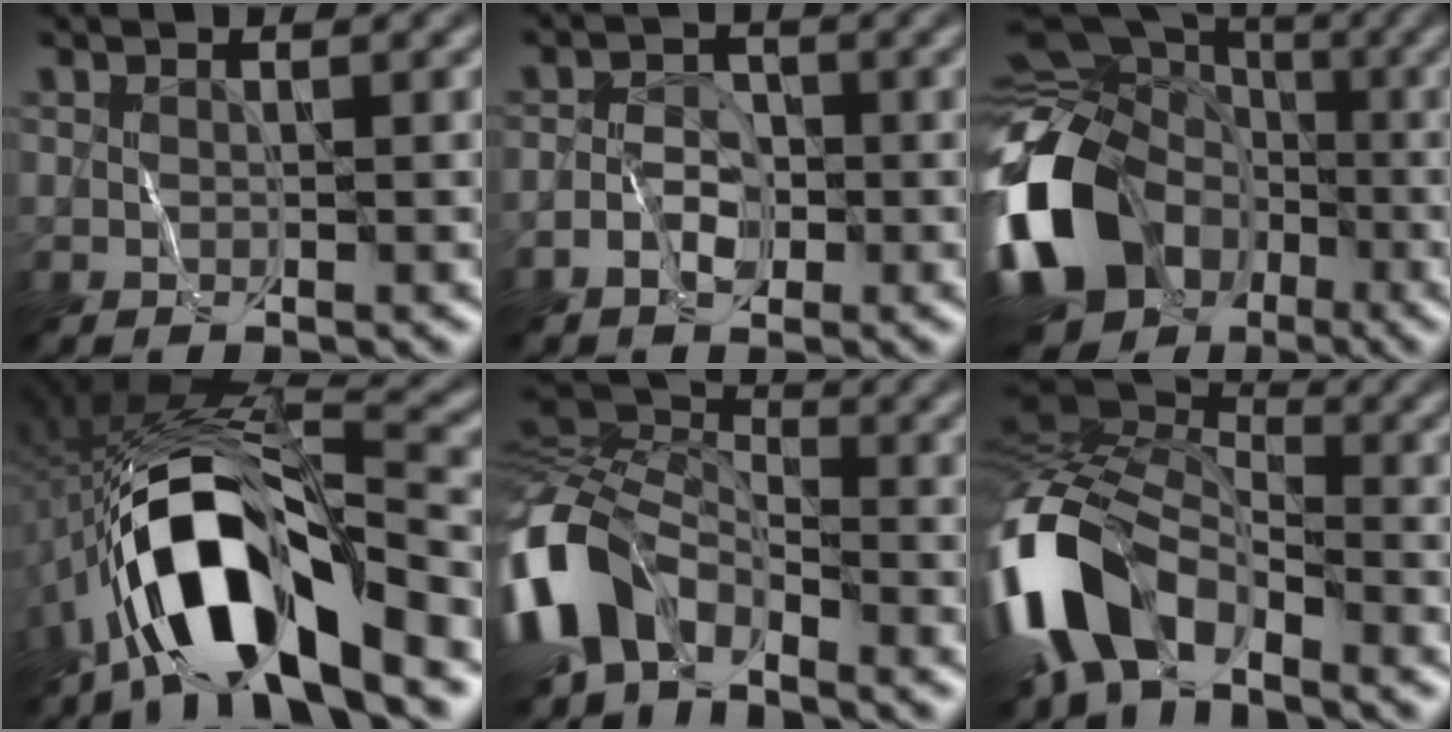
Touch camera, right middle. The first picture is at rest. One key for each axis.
{"total": 2.7, "fx": -1.3, "fy": 1.6, "fz": 1.8, "tx": -0.027, "ty": 0.004, "tz": -0.024}
{"total": 17.3, "fx": -6.7, "fy": 13.2, "fz": 9.0, "tx": -0.215, "ty": -0.009, "tz": -0.116}
{"total": 11.2, "fx": -6.0, "fy": 3.7, "fz": 8.7, "tx": -0.169, "ty": 0.013, "tz": -0.113}
{"total": 10.3, "fx": -4.9, "fy": 6.4, "fz": 6.3, "tx": -0.144, "ty": -0.014, "tz": -0.112}
{"total": 11.2, "fx": -6.0, "fy": 6.1, "fz": 7.2, "tx": -0.155, "ty": -0.014, "tz": -0.123}